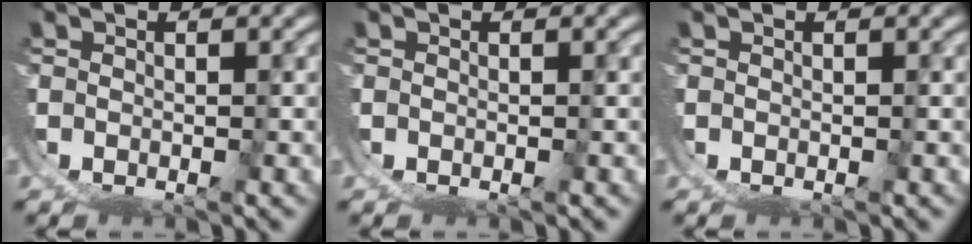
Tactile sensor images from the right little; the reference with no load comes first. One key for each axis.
{"total": 0.0}
{"total": 0.0}